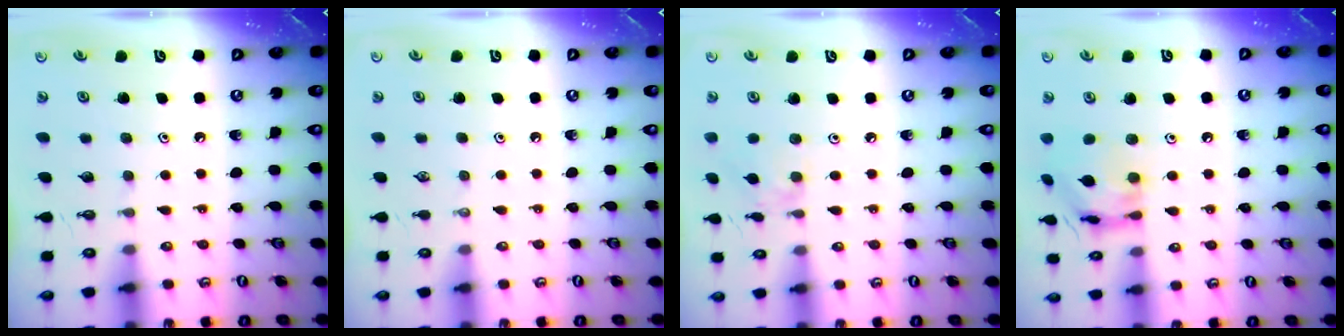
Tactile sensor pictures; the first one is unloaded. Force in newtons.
{"total": 0.0}
{"total": 2.4, "press": 2.3, "slide": 0.5}
{"total": 11.9, "press": 11.8, "slide": 1.2}